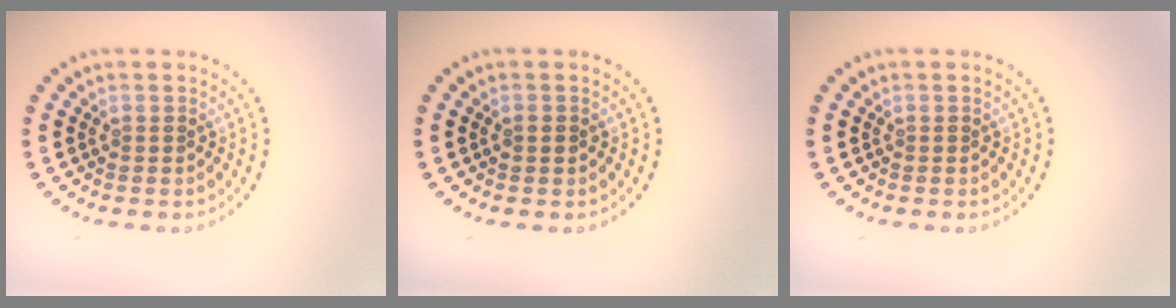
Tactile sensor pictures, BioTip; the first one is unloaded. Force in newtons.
{"total": 0.9, "press": 0.9, "slide": 0.1}
{"total": 0.0}